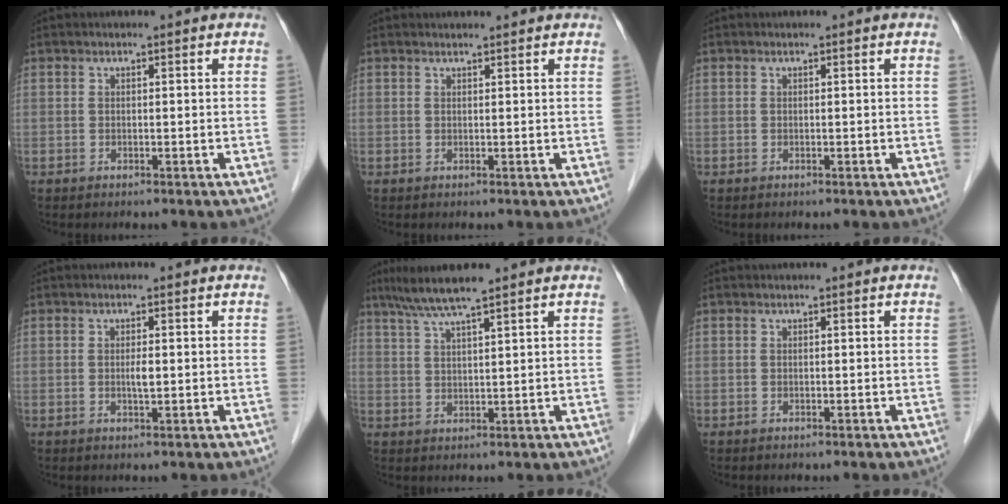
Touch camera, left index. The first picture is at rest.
{"total": 2.2, "force": [2.2, 0.0, 0.4], "torque": [-0.009, 0.011, 0.028]}
{"total": 0.0}
{"total": 1.5, "force": [0.0, 0.2, 1.5], "torque": [-0.029, 0.000, 0.001]}
{"total": 6.1, "force": [4.8, -0.6, 3.7], "torque": [-0.074, 0.017, 0.091]}
{"total": 0.0}